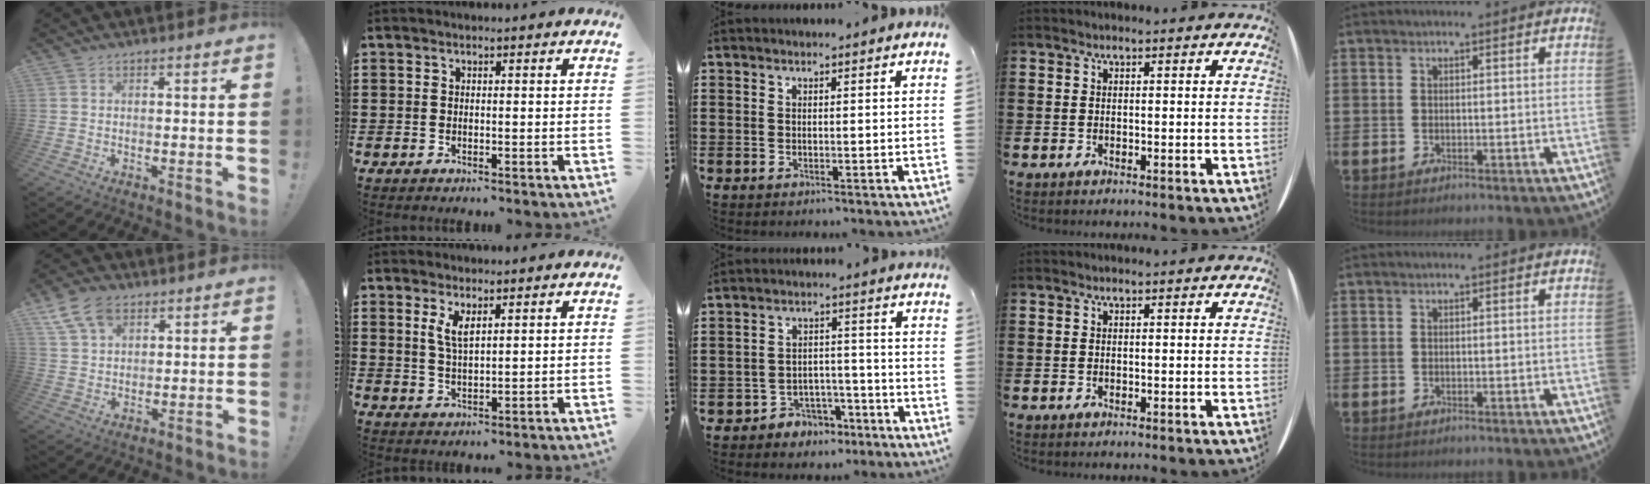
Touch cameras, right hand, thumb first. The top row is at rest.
{"thumb": {"total": 10.1, "force": [5.8, 6.3, 5.3], "torque": [-0.101, -0.018, 0.112]}, "index": {"total": 3.4, "force": [1.8, 1.1, 2.7], "torque": [-0.058, 0.004, 0.030]}, "middle": {"total": 3.9, "force": [-3.5, 1.8, 0.3], "torque": [-0.013, 0.011, -0.073]}}